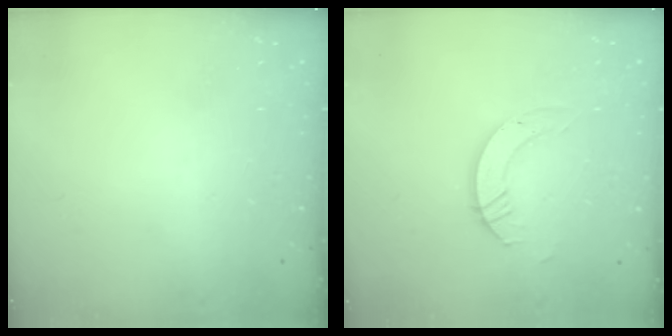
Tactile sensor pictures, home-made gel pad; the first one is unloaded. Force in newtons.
{"total": 5.0, "press": 5.0, "slide": 0.3}